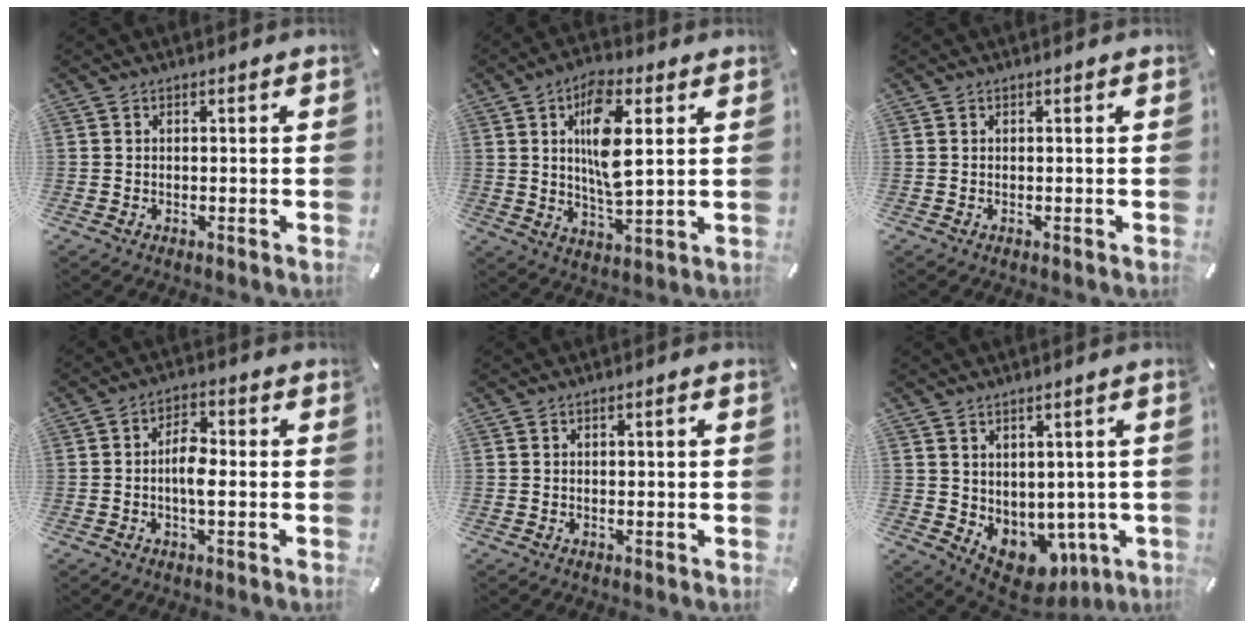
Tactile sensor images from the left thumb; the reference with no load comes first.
{"total": 11.6, "force": [3.4, 4.4, 10.2], "torque": [-0.197, -0.010, 0.050]}
{"total": 0.0}
{"total": 5.7, "force": [-1.0, 2.6, 5.0], "torque": [-0.094, 0.010, -0.018]}
{"total": 0.8, "force": [0.0, 0.2, 0.8], "torque": [-0.014, 0.001, -0.002]}
{"total": 6.4, "force": [-1.1, 5.8, 2.5], "torque": [-0.030, -0.021, -0.005]}